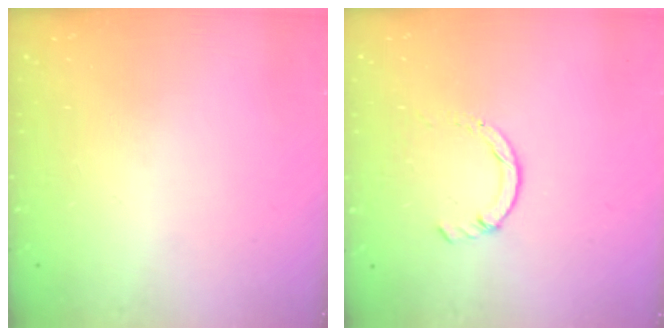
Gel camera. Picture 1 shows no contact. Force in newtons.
{"total": 1.7, "press": 1.7, "slide": 0.3}